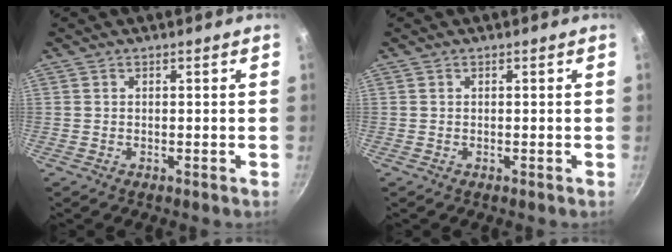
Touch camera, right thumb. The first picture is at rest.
{"total": 0.0}